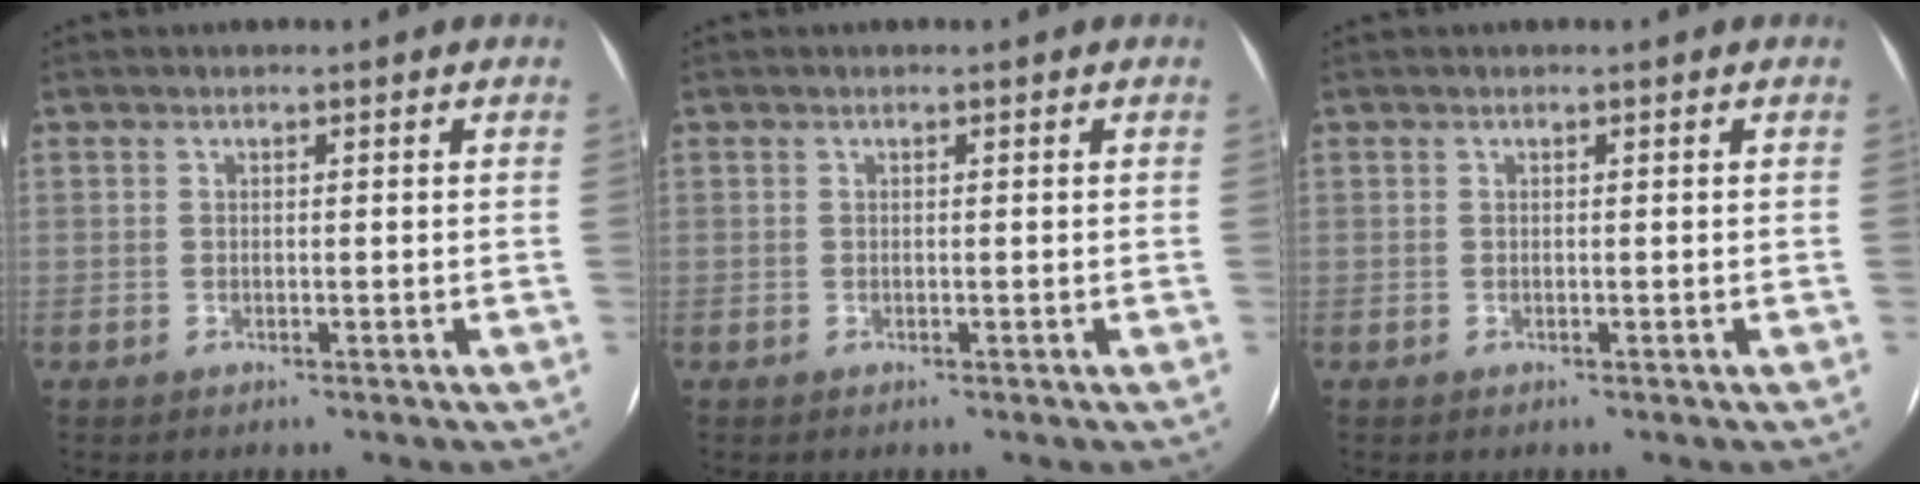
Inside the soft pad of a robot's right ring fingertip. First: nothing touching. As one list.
[{"total": 0.0}, {"total": 0.0}]